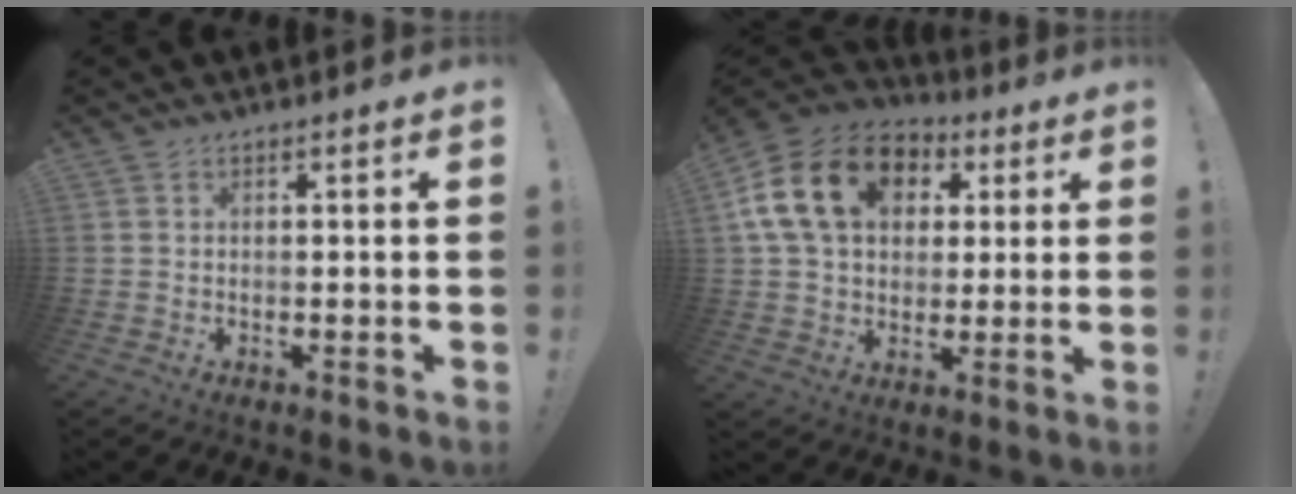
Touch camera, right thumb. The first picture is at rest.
{"total": 19.4, "force": [5.6, 14.2, 12.0], "torque": [-0.206, 0.002, 0.106]}